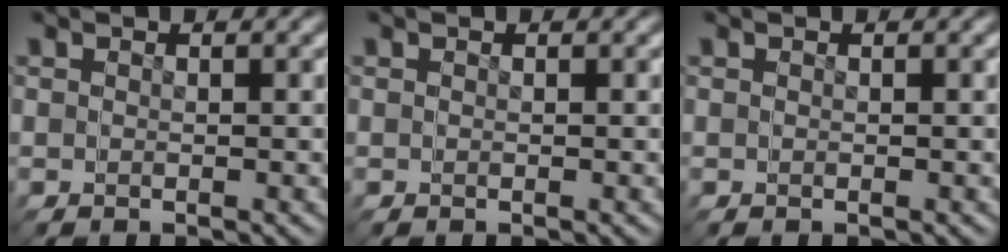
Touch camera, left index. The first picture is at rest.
{"total": 0.0}
{"total": 0.0}